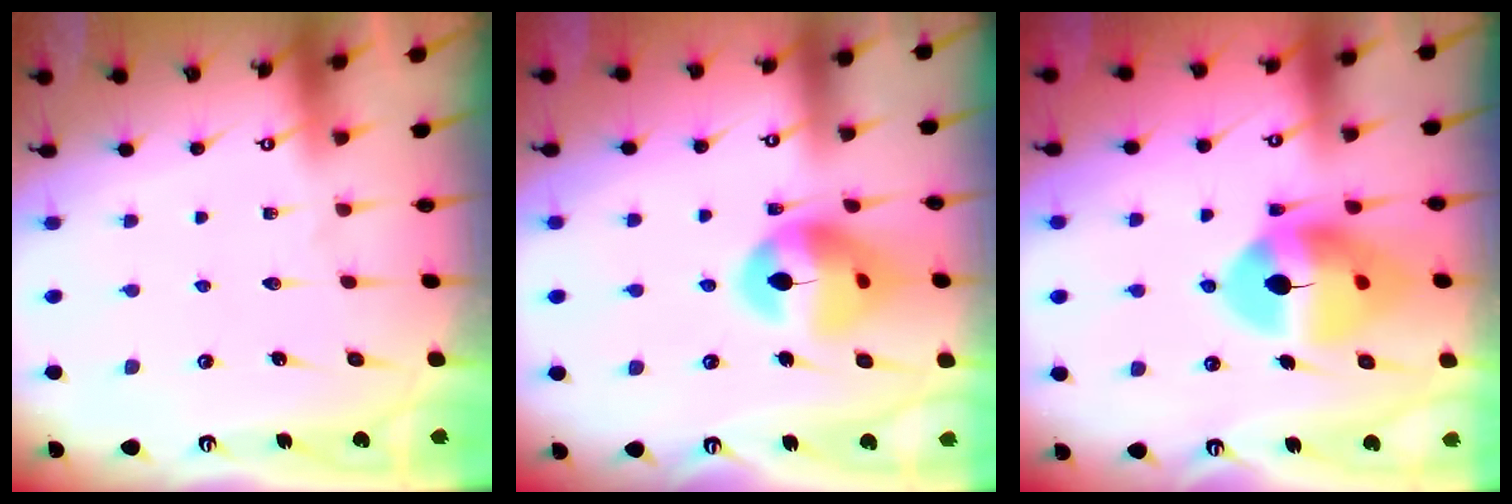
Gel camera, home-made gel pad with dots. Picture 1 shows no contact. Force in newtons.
{"total": 14.6, "press": 14.5, "slide": 1.6}
{"total": 14.9, "press": 14.8, "slide": 2.0}